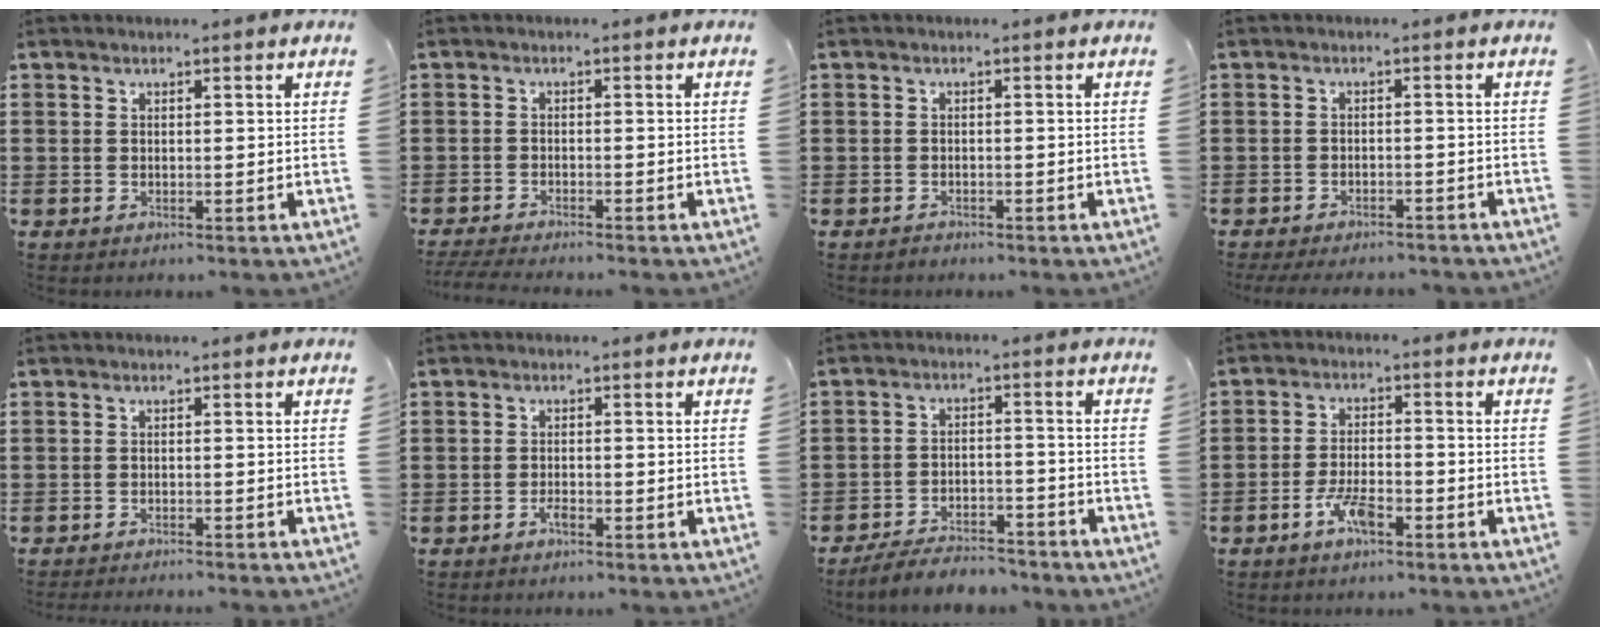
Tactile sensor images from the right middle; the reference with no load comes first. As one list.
[{"total": 2.2, "force": [-2.1, 0.0, 0.6], "torque": [-0.016, -0.003, -0.045]}, {"total": 0.9, "force": [-0.9, 0.4, 0.0], "torque": [-0.001, 0.003, -0.020]}, {"total": 2.3, "force": [-2.3, 0.3, 0.3], "torque": [-0.009, -0.001, -0.047]}, {"total": 1.4, "force": [-1.4, -0.2, 0.3], "torque": [-0.005, 0.002, -0.027]}, {"total": 1.6, "force": [-1.1, 0.5, 1.0], "torque": [-0.022, -0.002, -0.020]}, {"total": 5.5, "force": [-5.3, 0.9, 1.2], "torque": [-0.024, 0.008, -0.106]}, {"total": 5.1, "force": [-3.1, 1.8, 3.7], "torque": [-0.079, 0.004, -0.061]}]